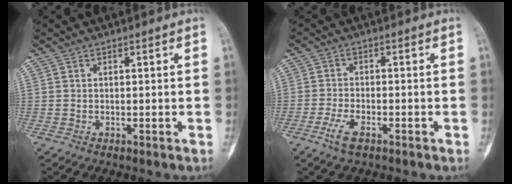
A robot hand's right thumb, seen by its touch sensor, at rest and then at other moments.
{"total": 4.2, "force": [-2.5, 1.7, 3.0], "torque": [-0.067, 0.008, -0.048]}